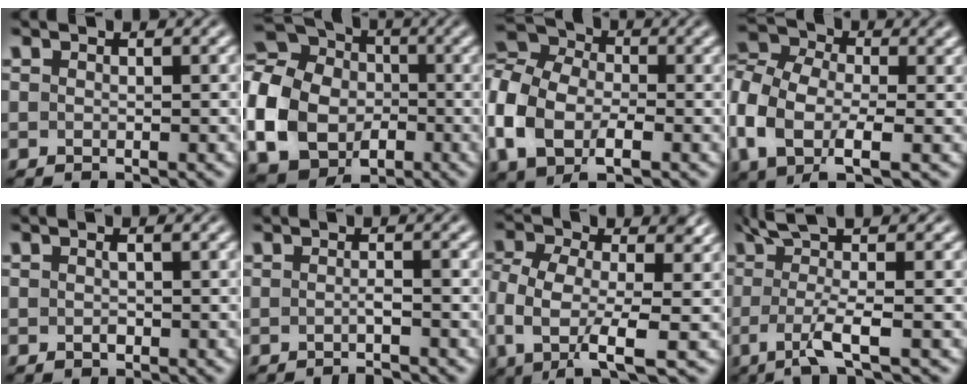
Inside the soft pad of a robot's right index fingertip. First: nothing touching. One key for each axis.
{"total": 14.9, "fx": 0.2, "fy": 12.6, "fz": 7.9, "tx": -0.173, "ty": -0.029, "tz": -0.002}
{"total": 10.4, "fx": 0.9, "fy": 8.1, "fz": 6.6, "tx": -0.147, "ty": -0.009, "tz": 0.009}
{"total": 9.3, "fx": 0.2, "fy": 6.9, "fz": 6.3, "tx": -0.155, "ty": -0.025, "tz": 0.003}
{"total": 0.7, "fx": -0.3, "fy": 0.1, "fz": 0.6, "tx": -0.011, "ty": -0.005, "tz": 0.002}
{"total": 1.5, "fx": -1.1, "fy": -0.4, "fz": 1.0, "tx": -0.012, "ty": 0.002, "tz": -0.020}
{"total": 7.2, "fx": -0.9, "fy": 4.0, "fz": 5.9, "tx": -0.139, "ty": -0.036, "tz": -0.002}
{"total": 5.1, "fx": 0.8, "fy": 0.5, "fz": 5.0, "tx": -0.099, "ty": -0.008, "tz": 0.014}